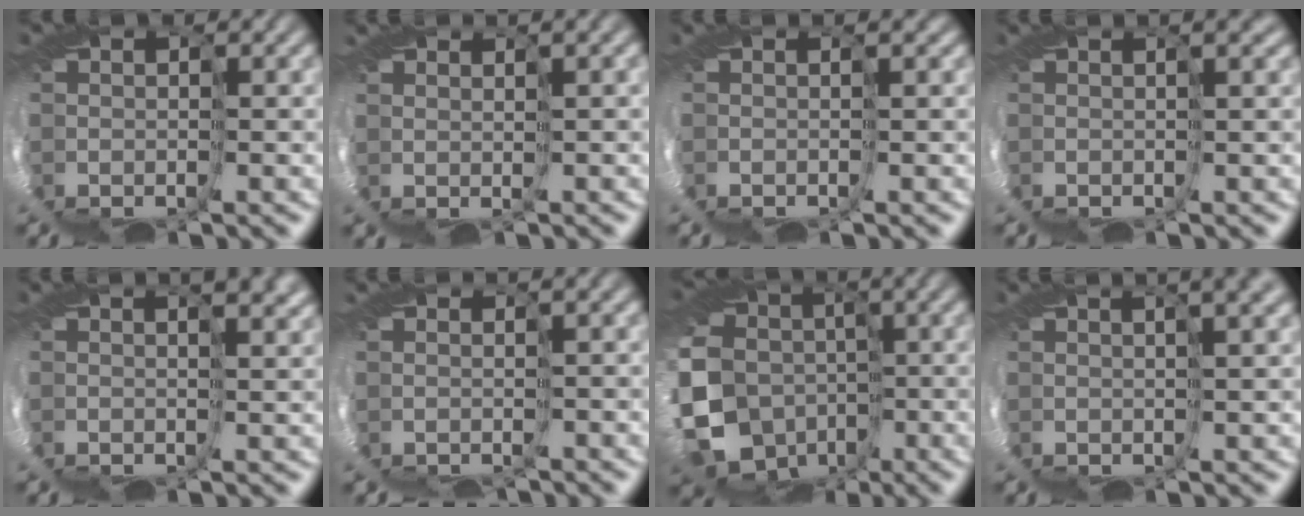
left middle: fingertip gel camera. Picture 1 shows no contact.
{"total": 1.6, "force": [1.2, -0.9, -0.5], "torque": [0.013, -0.013, 0.034]}
{"total": 2.8, "force": [-0.6, -2.0, -1.9], "torque": [0.033, -0.007, 0.000]}
{"total": 3.3, "force": [-0.2, -2.8, -1.7], "torque": [0.022, -0.006, 0.009]}
{"total": 1.8, "force": [0.9, -1.5, 0.0], "torque": [-0.008, -0.004, 0.025]}
{"total": 3.5, "force": [-2.2, -1.6, -2.1], "torque": [0.037, -0.012, -0.006]}
{"total": 11.4, "force": [-4.4, 10.4, 1.7], "torque": [-0.110, -0.057, -0.079]}
{"total": 2.7, "force": [1.3, -2.2, 1.0], "torque": [-0.018, 0.002, 0.031]}